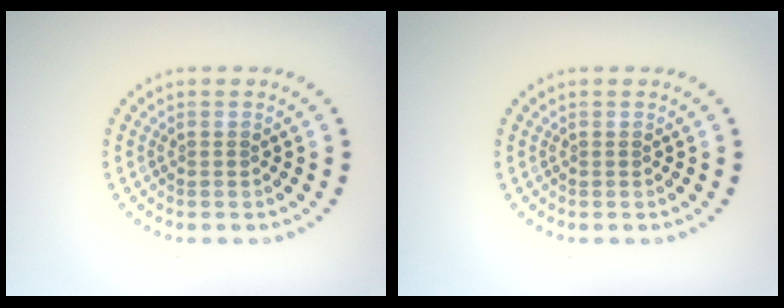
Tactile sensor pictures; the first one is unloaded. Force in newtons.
{"total": 0.0}